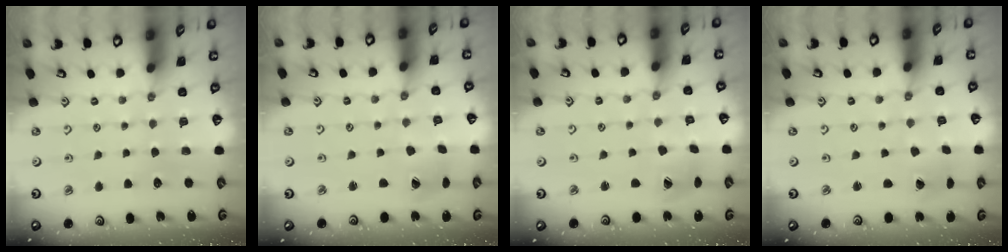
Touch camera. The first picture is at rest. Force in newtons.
{"total": 4.5, "press": 4.5, "slide": 0.5}
{"total": 6.1, "press": 6.1, "slide": 0.5}
{"total": 2.1, "press": 2.1, "slide": 0.2}